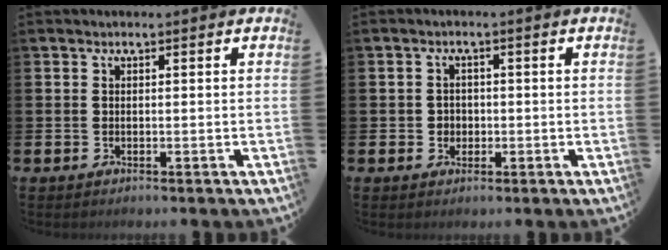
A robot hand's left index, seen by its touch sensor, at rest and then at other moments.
{"total": 1.8, "force": [-0.1, 1.8, 0.3], "torque": [-0.003, 0.006, -0.007]}